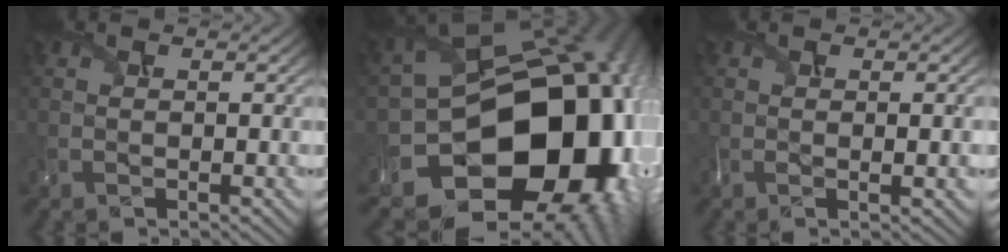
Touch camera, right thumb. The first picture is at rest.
{"total": 20.0, "force": [-5.8, 14.8, 12.2], "torque": [-0.174, -0.042, -0.063]}
{"total": 3.3, "force": [0.0, 0.9, 3.2], "torque": [-0.038, 0.010, 0.004]}